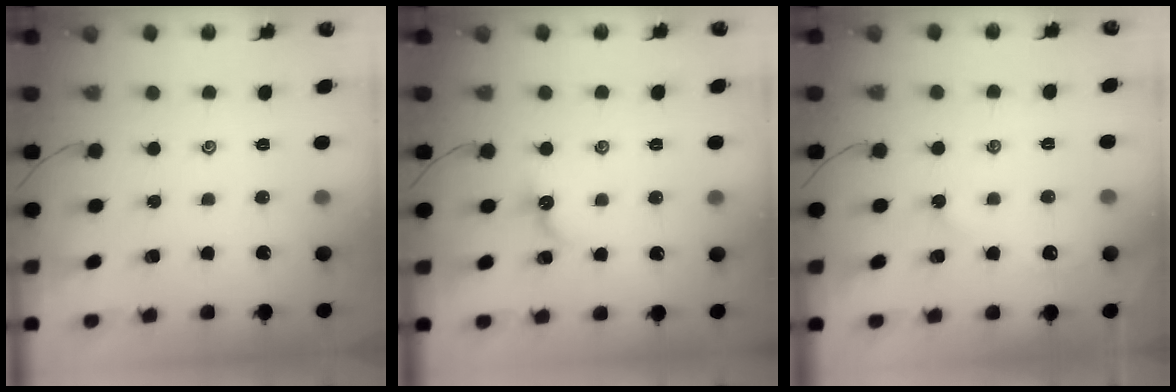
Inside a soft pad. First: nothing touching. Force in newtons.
{"total": 5.4, "press": 5.4, "slide": 0.6}
{"total": 2.9, "press": 2.8, "slide": 0.3}